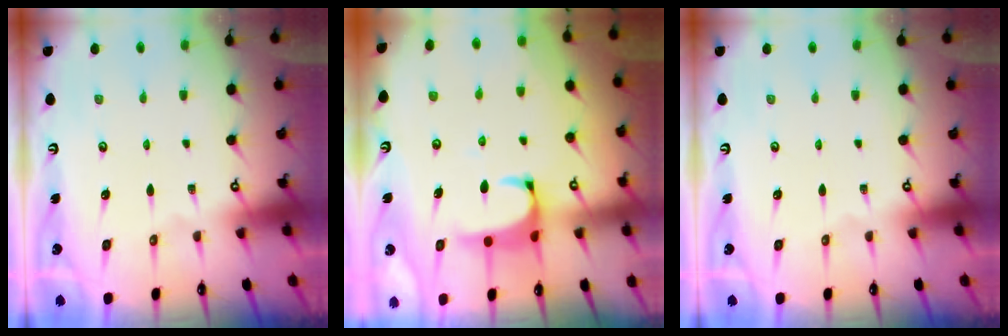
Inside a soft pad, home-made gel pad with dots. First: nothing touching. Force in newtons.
{"total": 1.5, "press": 1.4, "slide": 0.6}
{"total": 0.0}